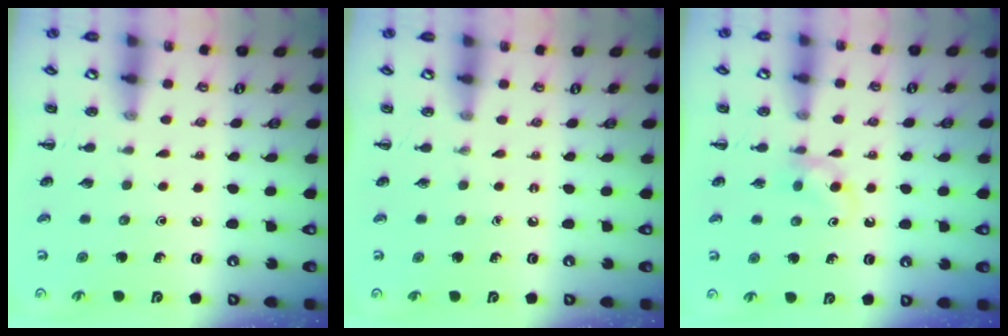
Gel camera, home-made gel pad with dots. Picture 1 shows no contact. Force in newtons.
{"total": 0.0}
{"total": 2.5, "press": 2.3, "slide": 1.0}